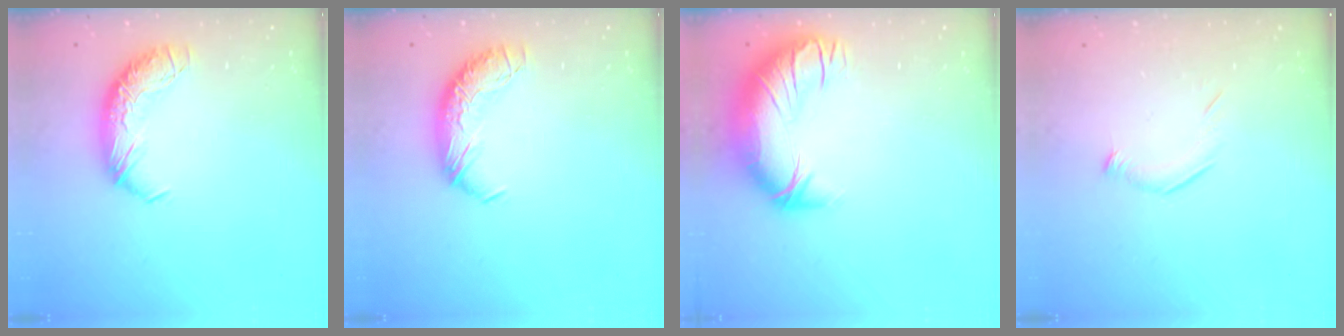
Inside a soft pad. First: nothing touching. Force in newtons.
{"total": 0.0}
{"total": 3.7, "press": 2.2, "slide": 3.0}
{"total": 5.5, "press": 5.4, "slide": 1.0}